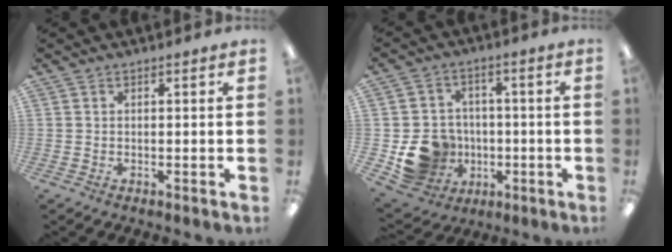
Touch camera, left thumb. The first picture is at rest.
{"total": 11.8, "force": [-3.1, 10.7, 3.9], "torque": [-0.089, 0.027, -0.039]}